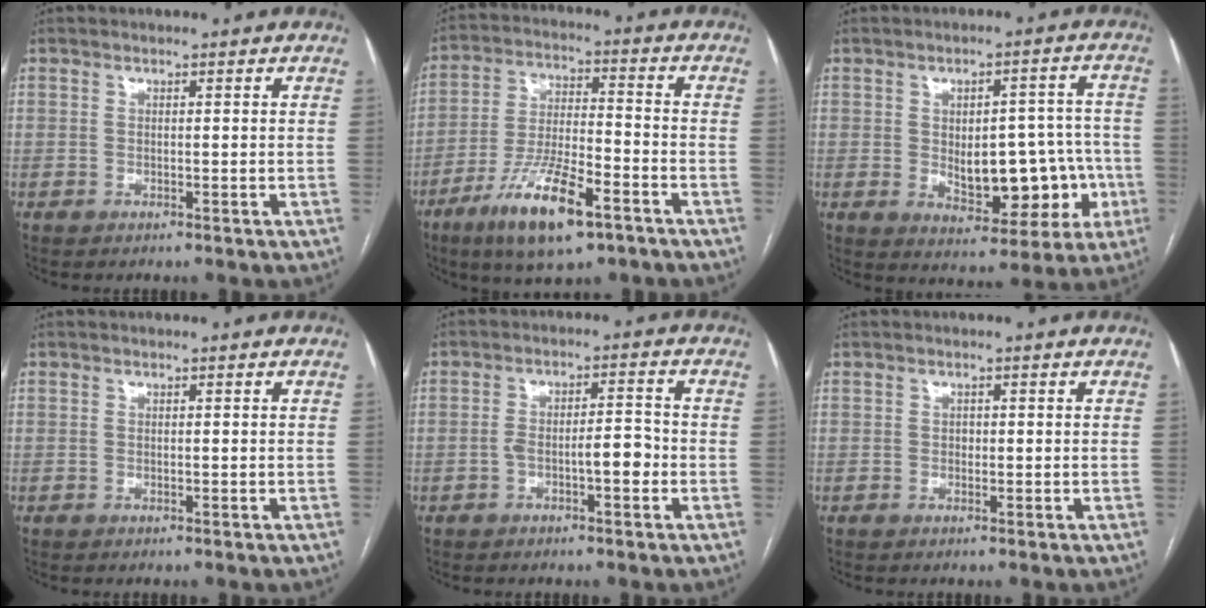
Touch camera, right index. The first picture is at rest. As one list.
[{"total": 14.2, "force": [-8.3, 3.1, 11.1], "torque": [-0.219, -0.016, -0.144]}, {"total": 12.4, "force": [-2.2, 6.4, 10.4], "torque": [-0.123, 0.023, -0.010]}, {"total": 0.0}, {"total": 4.9, "force": [-1.7, 1.2, 4.4], "torque": [-0.076, 0.020, -0.025]}, {"total": 0.6, "force": [0.0, 0.5, 0.3], "torque": [-0.001, 0.002, -0.002]}]